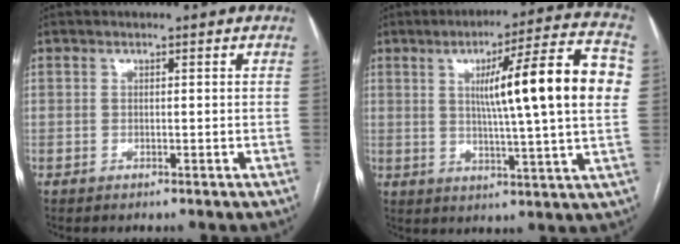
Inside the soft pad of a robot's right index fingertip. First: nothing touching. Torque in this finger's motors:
{"motor_torque": [1.39, 0.75, 0.89, 0.13]}